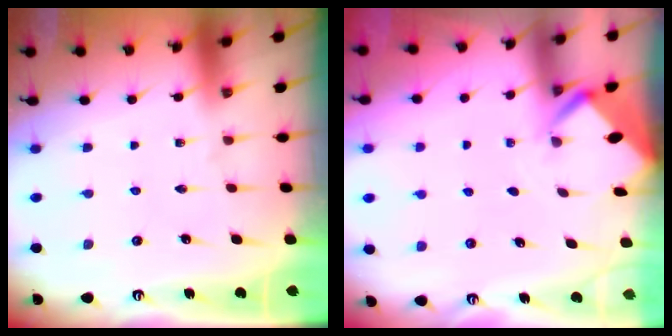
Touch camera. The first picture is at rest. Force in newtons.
{"total": 2.9, "press": 2.9, "slide": 0.3}